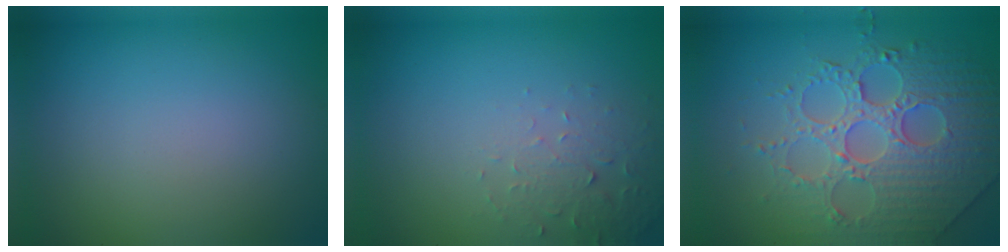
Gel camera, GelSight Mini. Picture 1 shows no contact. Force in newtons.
{"total": 2.2, "press": 2.2, "slide": 0.4}
{"total": 7.1, "press": 5.9, "slide": 4.0}